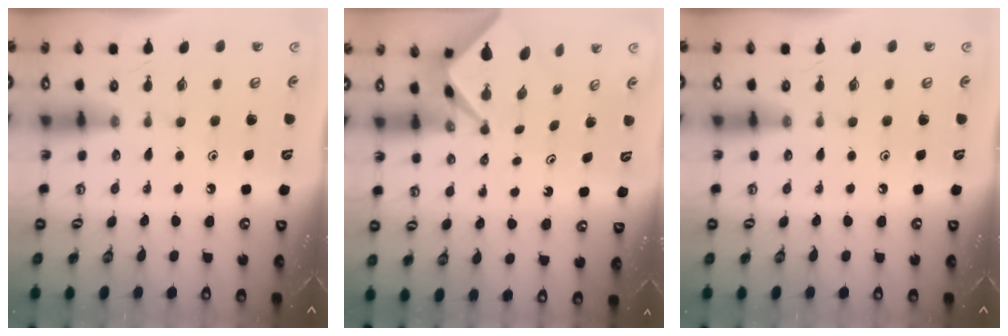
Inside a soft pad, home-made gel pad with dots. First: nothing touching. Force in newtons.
{"total": 2.4, "press": 2.4, "slide": 0.3}
{"total": 0.0}